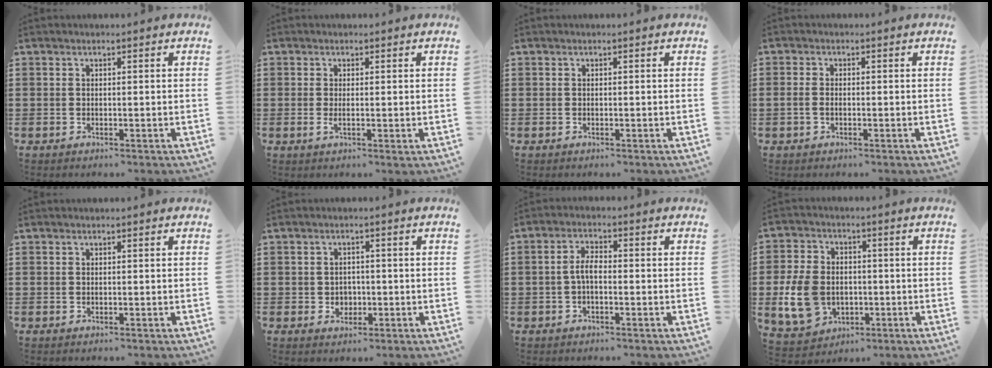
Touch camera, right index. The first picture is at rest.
{"total": 0.8, "force": [-0.1, 0.0, 0.8], "torque": [-0.015, -0.005, 0.000]}
{"total": 0.0}
{"total": 1.2, "force": [-0.5, 0.6, 1.0], "torque": [-0.020, -0.002, -0.008]}
{"total": 0.0}
{"total": 2.0, "force": [-0.4, 1.9, 0.4], "torque": [-0.007, 0.004, -0.015]}
{"total": 3.3, "force": [-0.7, 1.4, 2.9], "torque": [-0.068, 0.001, -0.019]}
{"total": 9.5, "force": [-1.8, 7.3, 5.9], "torque": [-0.152, 0.013, -0.033]}